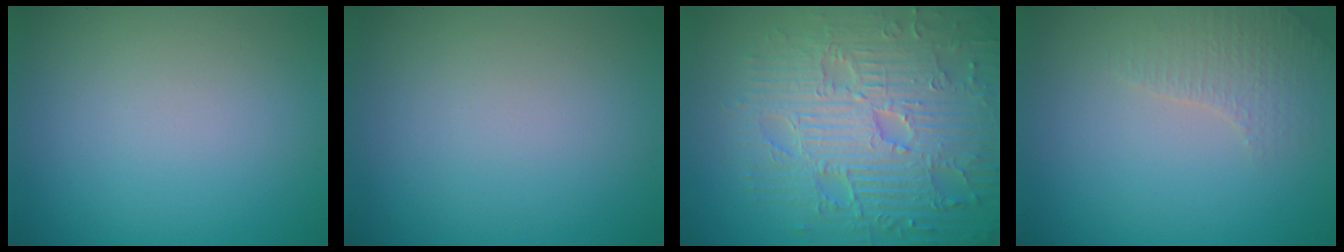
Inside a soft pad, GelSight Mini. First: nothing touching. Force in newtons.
{"total": 0.0}
{"total": 9.5, "press": 6.8, "slide": 6.6}
{"total": 2.3, "press": 2.2, "slide": 0.7}